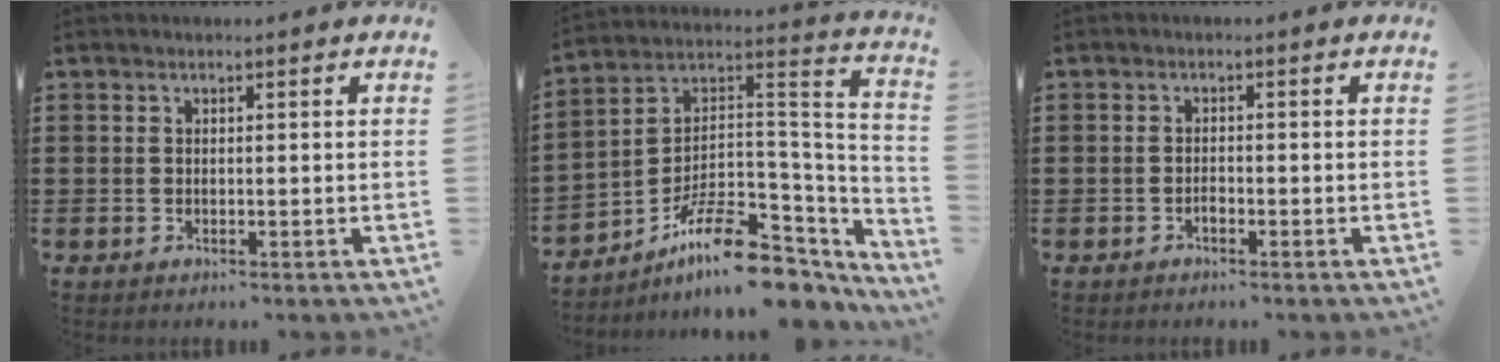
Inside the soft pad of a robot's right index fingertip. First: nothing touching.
{"total": 11.8, "force": [-7.6, 4.6, 7.8], "torque": [-0.146, 0.016, -0.136]}
{"total": 1.0, "force": [-0.7, 0.4, 0.6], "torque": [-0.014, -0.002, -0.012]}